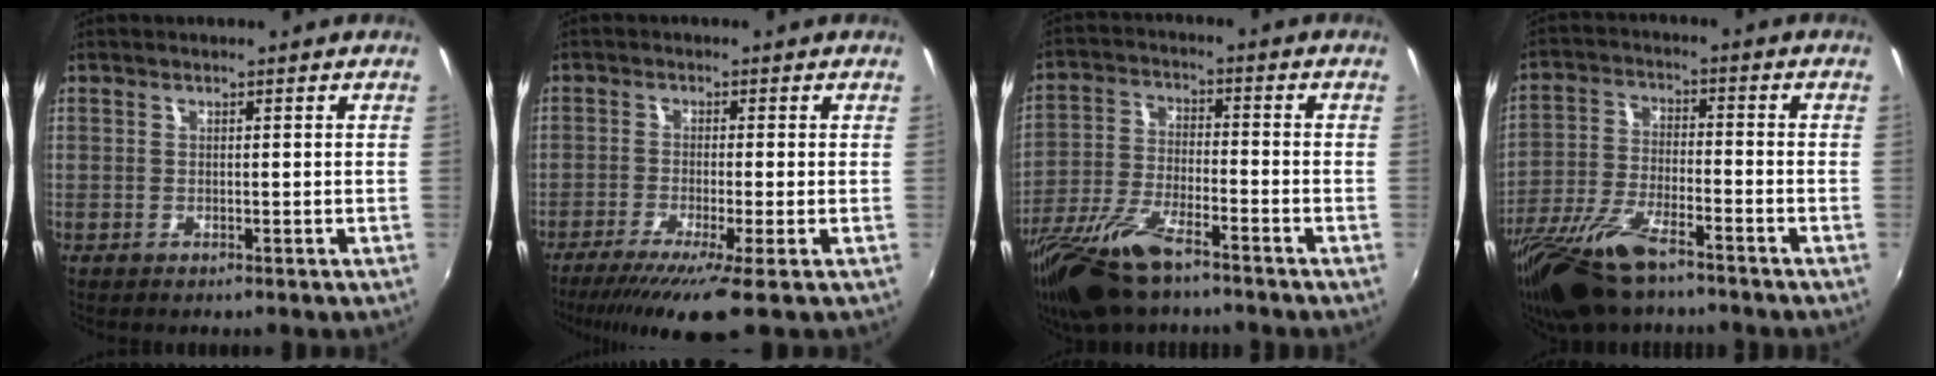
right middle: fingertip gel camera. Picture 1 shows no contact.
{"total": 8.5, "force": [-5.7, -0.5, 6.3], "torque": [-0.137, -0.033, -0.100]}
{"total": 14.7, "force": [-10.7, 4.4, 9.1], "torque": [-0.200, -0.034, -0.207]}
{"total": 15.2, "force": [-11.3, 4.5, 9.1], "torque": [-0.198, -0.033, -0.215]}